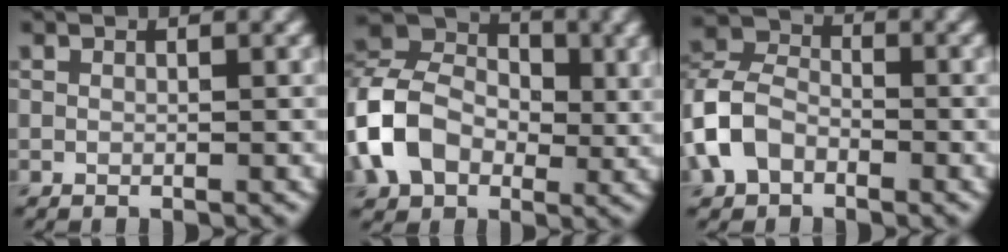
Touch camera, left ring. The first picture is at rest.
{"total": 9.4, "force": [-1.6, 7.2, 5.7], "torque": [-0.114, 0.006, -0.048]}
{"total": 5.9, "force": [-2.3, 4.2, 3.3], "torque": [-0.075, 0.009, -0.060]}